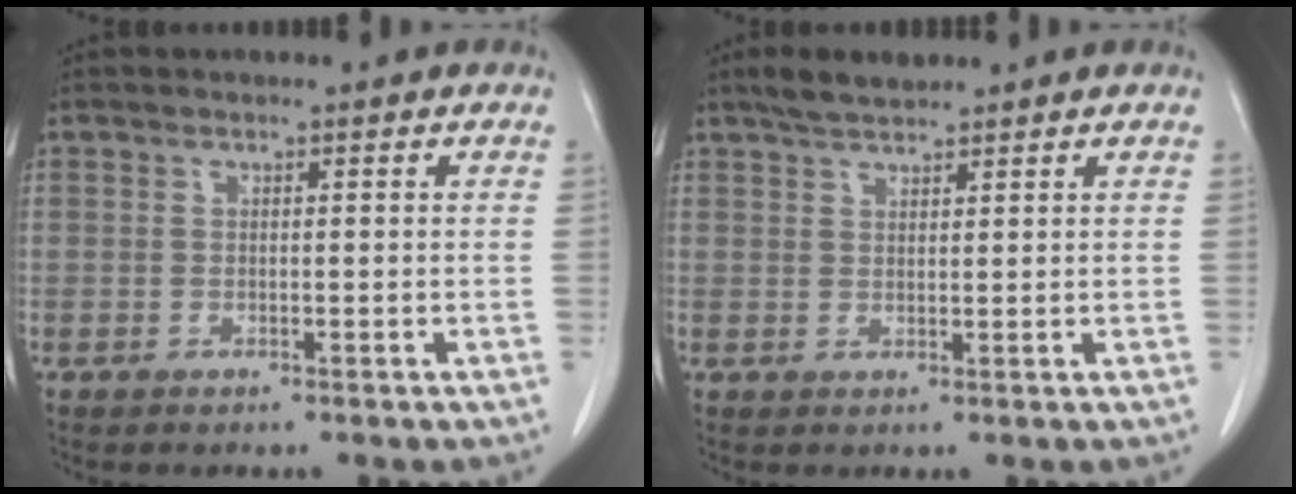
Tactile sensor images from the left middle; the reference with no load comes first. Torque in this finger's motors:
{"motor_torque": [0.47, -0.38, -0.07, 0.00]}